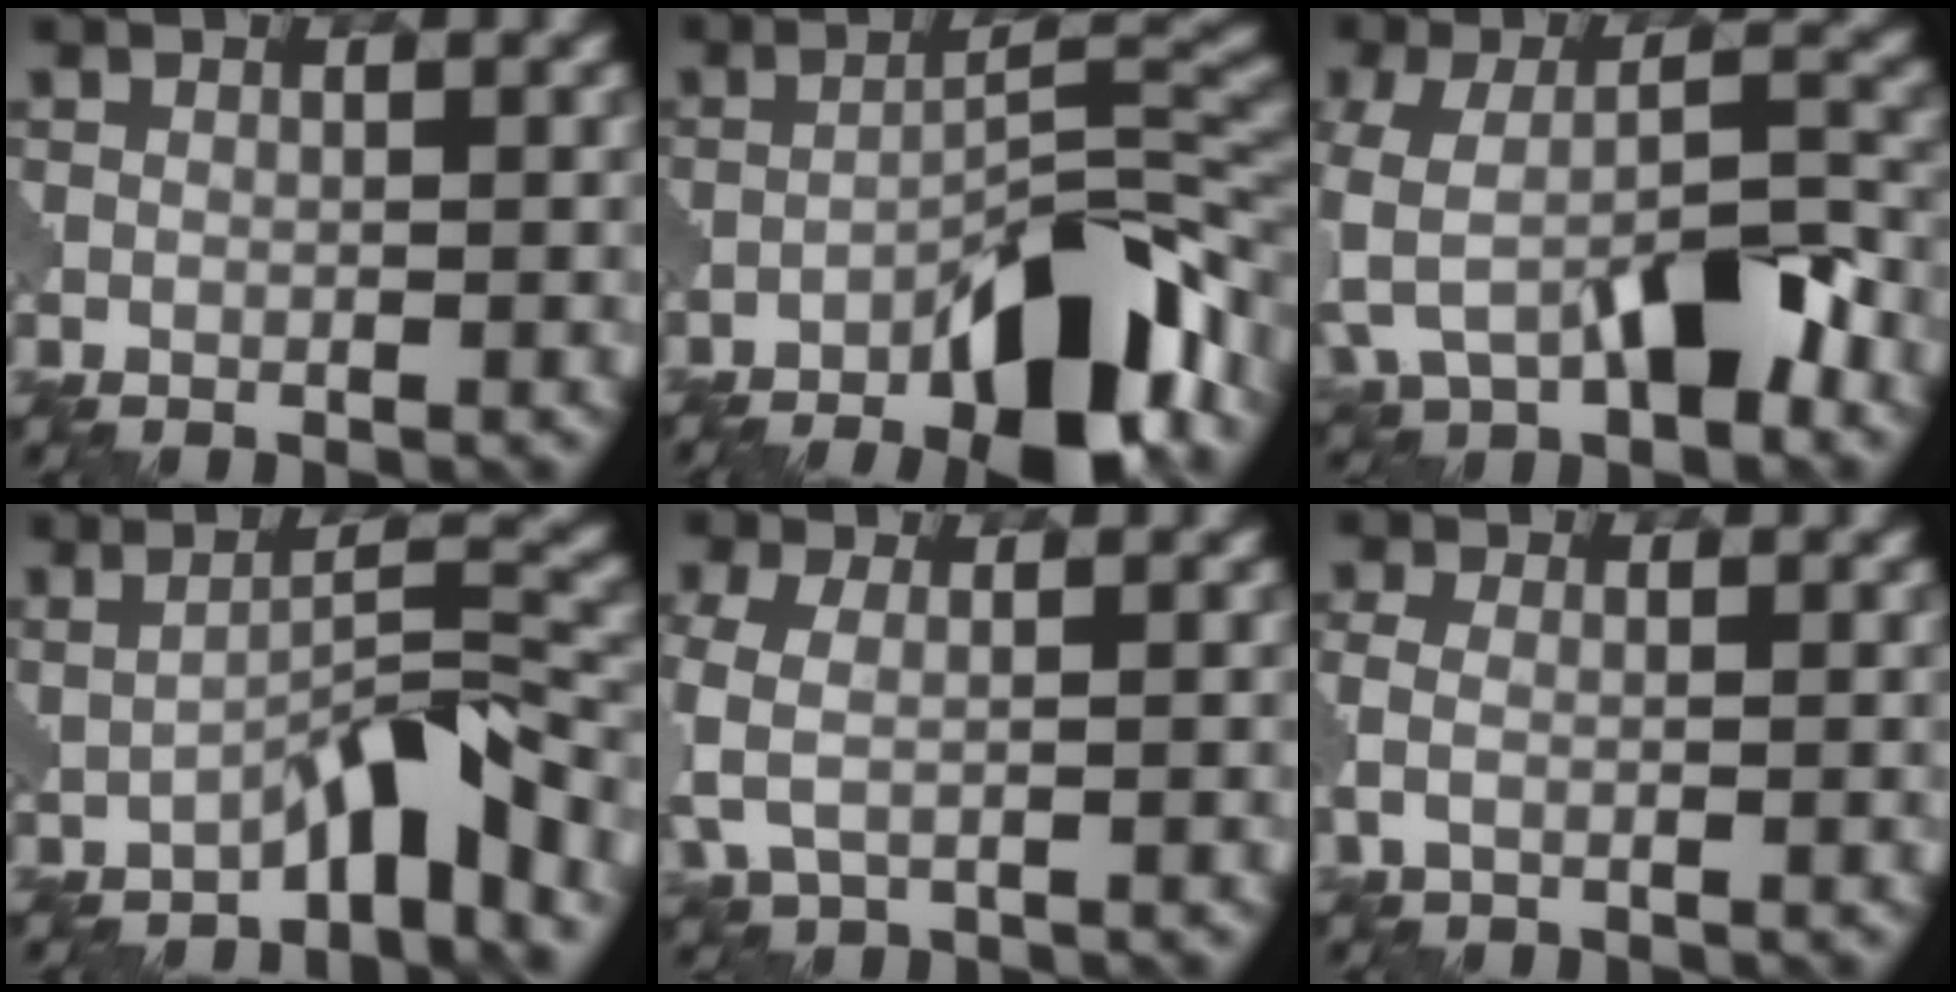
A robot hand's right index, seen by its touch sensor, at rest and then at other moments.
{"total": 11.2, "force": [-7.1, 3.2, 8.1], "torque": [-0.115, 0.012, -0.125]}
{"total": 8.4, "force": [-3.2, 4.2, 6.5], "torque": [-0.139, -0.002, -0.061]}
{"total": 4.2, "force": [-2.3, 0.6, 3.5], "torque": [-0.054, 0.015, -0.043]}
{"total": 4.1, "force": [-0.6, 2.5, 3.3], "torque": [-0.093, -0.002, -0.015]}
{"total": 2.0, "force": [-0.3, 1.2, 1.6], "torque": [-0.043, -0.001, -0.011]}